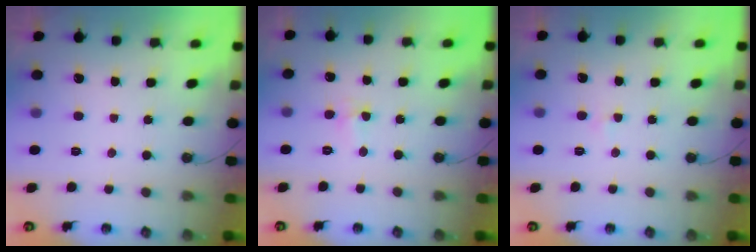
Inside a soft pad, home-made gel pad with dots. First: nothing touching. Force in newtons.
{"total": 4.6, "press": 3.4, "slide": 3.0}
{"total": 1.6, "press": 1.6, "slide": 0.2}